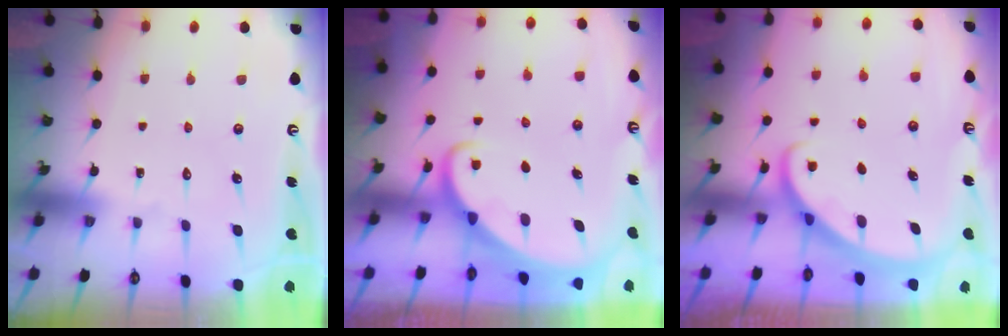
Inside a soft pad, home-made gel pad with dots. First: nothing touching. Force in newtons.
{"total": 2.4, "press": 2.4, "slide": 0.2}
{"total": 2.6, "press": 2.6, "slide": 0.1}